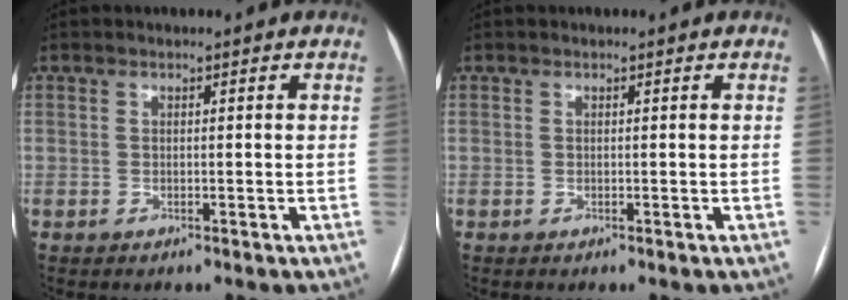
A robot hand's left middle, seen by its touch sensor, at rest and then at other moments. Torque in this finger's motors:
{"motor_torque": [0.02, -0.03, 0.00, 0.00]}